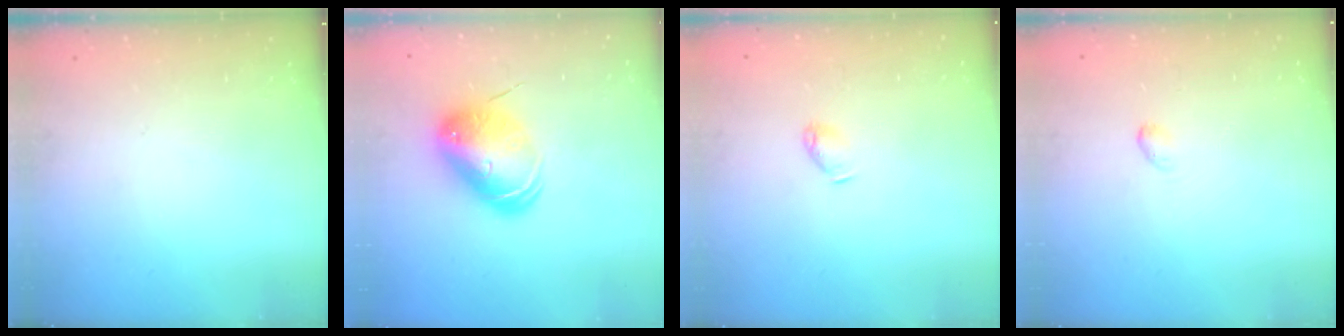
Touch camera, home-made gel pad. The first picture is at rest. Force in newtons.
{"total": 11.2, "press": 11.1, "slide": 2.0}
{"total": 3.5, "press": 3.4, "slide": 0.7}
{"total": 2.7, "press": 2.6, "slide": 0.5}